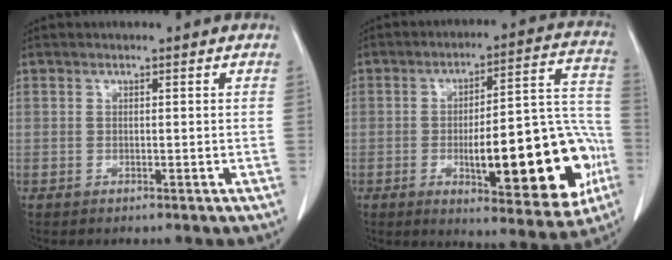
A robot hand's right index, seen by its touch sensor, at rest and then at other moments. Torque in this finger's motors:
{"motor_torque": [1.73, -0.41, 0.90, 0.21]}